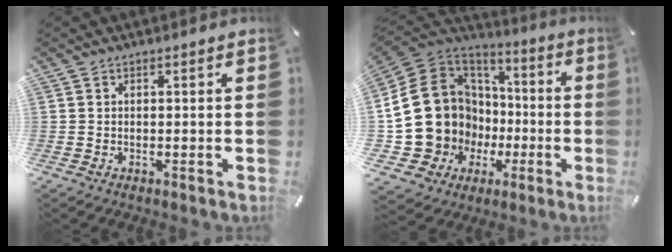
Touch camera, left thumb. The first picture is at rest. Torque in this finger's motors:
{"motor_torque": [2.39, 2.62, 1.61, 1.16, 0.25]}